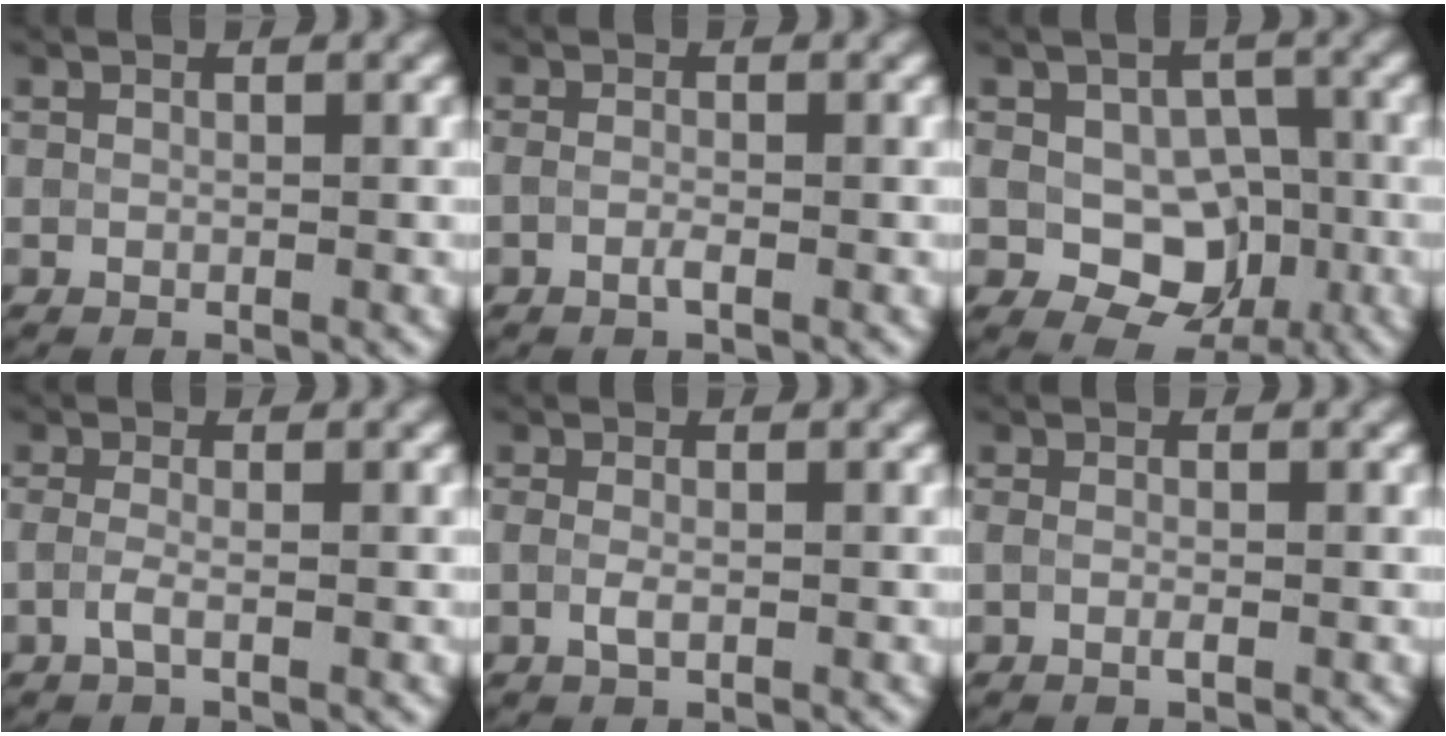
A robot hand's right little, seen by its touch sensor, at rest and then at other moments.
{"total": 0.8, "force": [-0.5, 0.1, 0.6], "torque": [-0.016, -0.006, -0.008]}
{"total": 6.9, "force": [-1.4, 5.1, 4.4], "torque": [-0.065, -0.003, -0.015]}
{"total": 1.4, "force": [-0.5, 0.5, 1.3], "torque": [-0.028, -0.003, -0.014]}
{"total": 1.0, "force": [-0.3, 0.3, 0.9], "torque": [-0.022, -0.005, -0.005]}
{"total": 0.7, "force": [-0.3, 0.1, 0.6], "torque": [-0.013, -0.006, -0.004]}